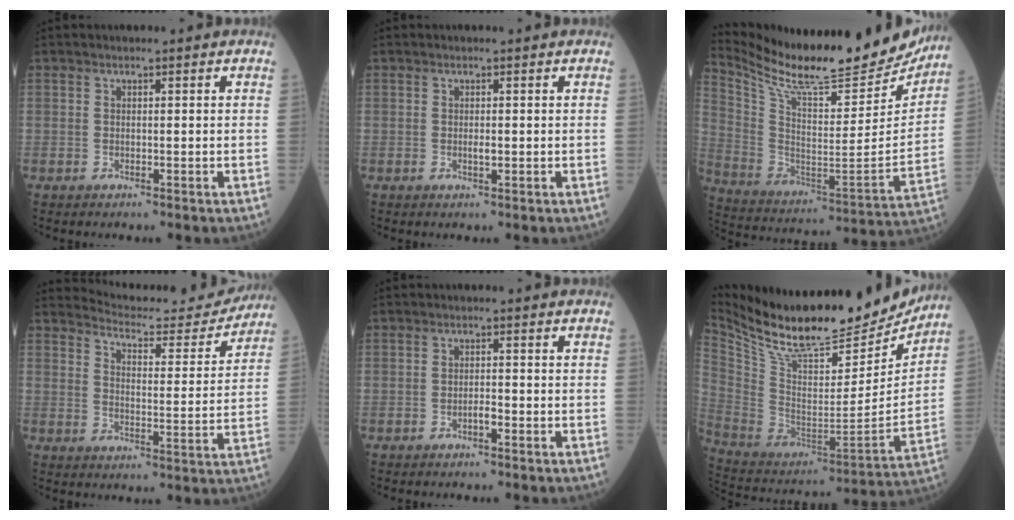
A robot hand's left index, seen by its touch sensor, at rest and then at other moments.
{"total": 0.7, "force": [-0.2, 0.2, 0.7], "torque": [-0.012, -0.005, -0.005]}
{"total": 25.4, "force": [23.1, 4.1, 9.9], "torque": [-0.185, -0.071, 0.344]}
{"total": 13.3, "force": [13.2, 1.4, 1.4], "torque": [-0.020, -0.030, 0.167]}
{"total": 1.2, "force": [-0.8, 0.2, 0.9], "torque": [-0.015, -0.002, -0.015]}
{"total": 26.1, "force": [22.8, 5.6, 11.4], "torque": [-0.208, -0.040, 0.356]}